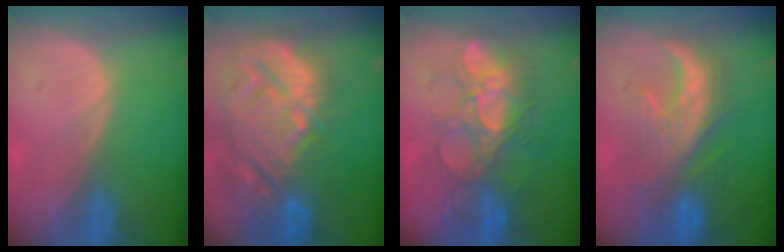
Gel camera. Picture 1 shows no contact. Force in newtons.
{"total": 14.6, "press": 12.5, "slide": 7.5}
{"total": 9.0, "press": 8.8, "slide": 2.0}
{"total": 8.8, "press": 8.7, "slide": 0.5}